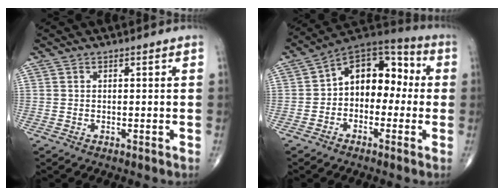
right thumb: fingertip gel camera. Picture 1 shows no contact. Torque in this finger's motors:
{"motor_torque": [0.11, 0.24, 0.82, -0.20, 0.19]}